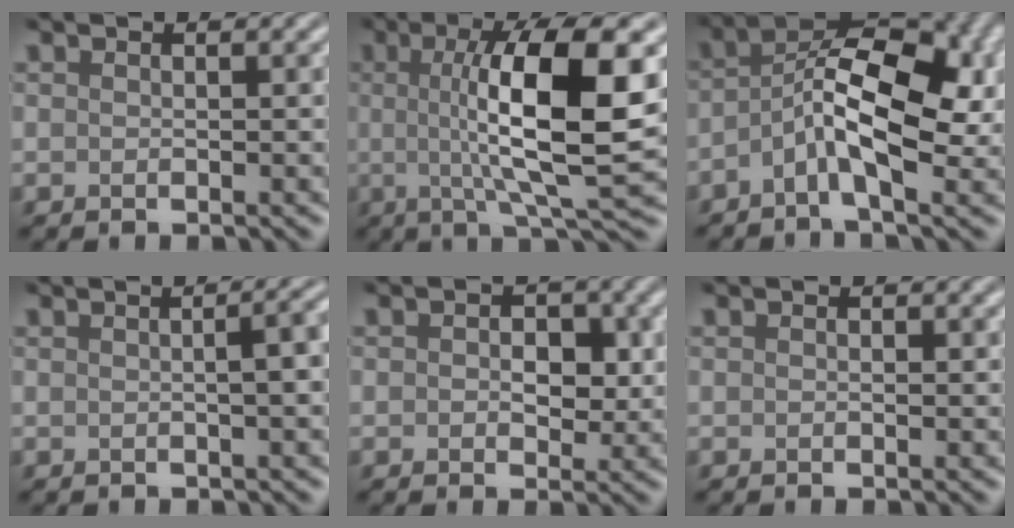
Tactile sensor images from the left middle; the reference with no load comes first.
{"total": 11.0, "force": [1.1, 2.7, 10.6], "torque": [-0.153, 0.000, 0.021]}
{"total": 8.3, "force": [-1.2, 3.3, 7.5], "torque": [-0.128, 0.019, -0.031]}
{"total": 4.0, "force": [0.2, 1.5, 3.7], "torque": [-0.024, 0.020, -0.001]}
{"total": 2.9, "force": [0.5, 2.0, 2.1], "torque": [-0.020, 0.000, 0.002]}
{"total": 0.0}